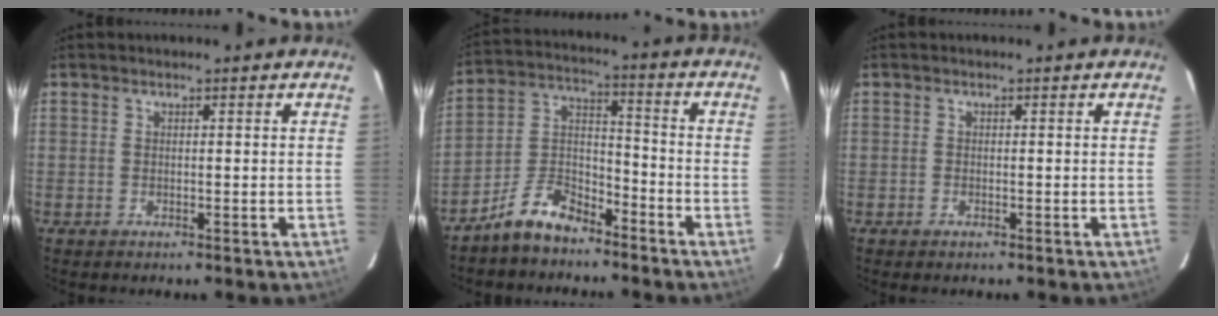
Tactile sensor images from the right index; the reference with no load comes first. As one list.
[{"total": 9.6, "force": [-7.2, 4.5, 4.4], "torque": [-0.103, 0.037, -0.134]}, {"total": 0.7, "force": [-0.6, 0.4, 0.2], "torque": [-0.005, -0.001, -0.011]}]